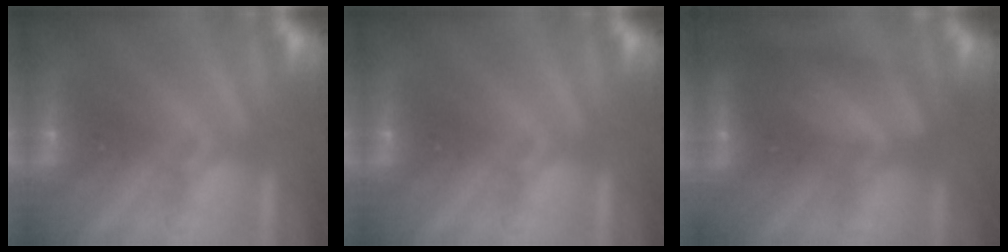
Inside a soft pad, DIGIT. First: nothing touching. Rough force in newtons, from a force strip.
{"total": 0.0}
{"total": 6.7}